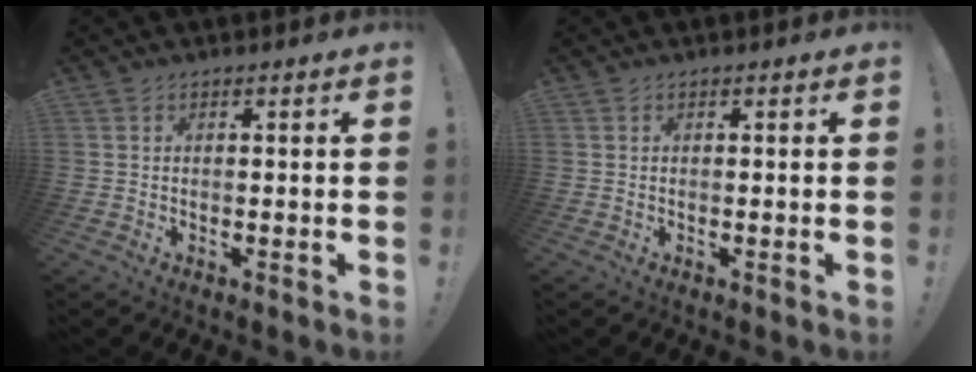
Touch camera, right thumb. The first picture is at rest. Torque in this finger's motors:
{"motor_torque": [0.00, 0.00, 0.10, 0.00, 0.06]}